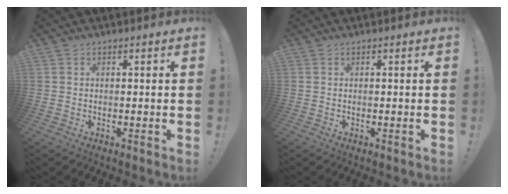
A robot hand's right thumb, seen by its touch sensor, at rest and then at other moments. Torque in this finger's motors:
{"motor_torque": [0.00, 0.00, 0.00, 0.00, 0.00]}